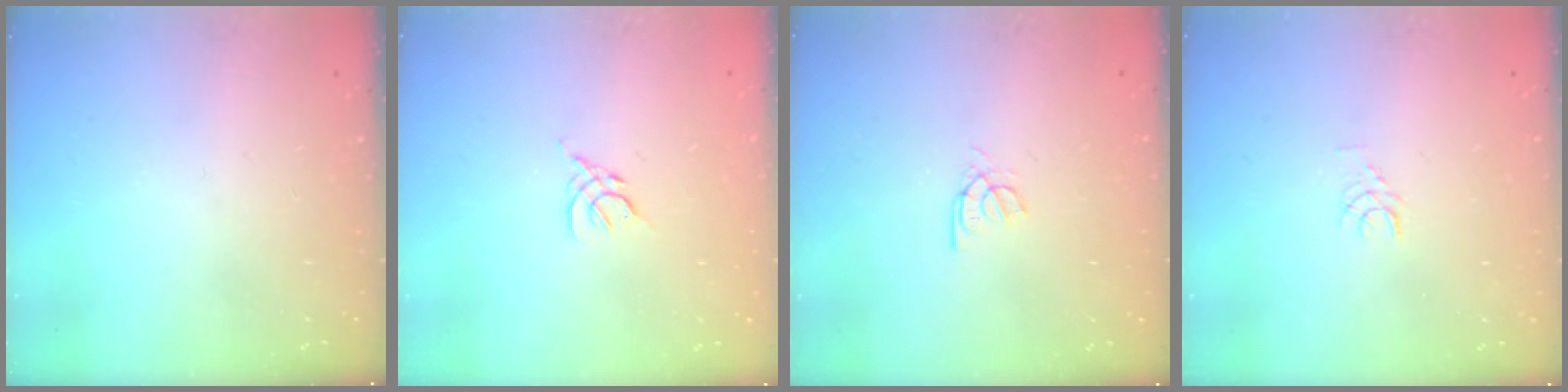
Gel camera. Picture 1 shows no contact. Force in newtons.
{"total": 2.5, "press": 2.4, "slide": 0.7}
{"total": 3.6, "press": 3.5, "slide": 0.4}
{"total": 3.6, "press": 3.6, "slide": 0.3}